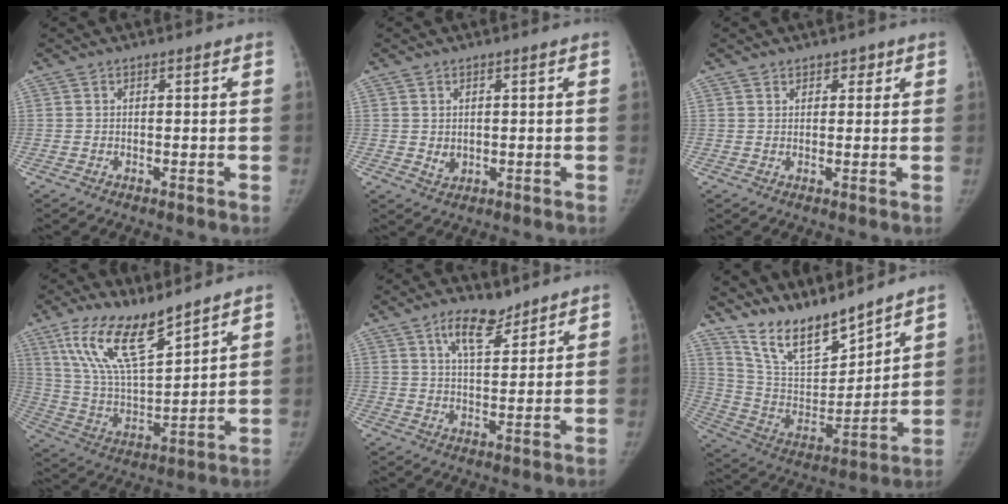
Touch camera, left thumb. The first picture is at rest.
{"total": 2.1, "force": [0.3, 1.8, 1.1], "torque": [-0.015, -0.005, 0.014]}
{"total": 2.3, "force": [1.5, 1.6, 0.7], "torque": [0.013, -0.007, 0.019]}
{"total": 16.0, "force": [10.8, 5.1, 10.7], "torque": [-0.179, -0.057, 0.219]}
{"total": 7.5, "force": [5.1, 3.2, 4.4], "torque": [-0.053, -0.034, 0.087]}
{"total": 15.5, "force": [13.5, 4.0, 6.5], "torque": [-0.085, -0.084, 0.264]}